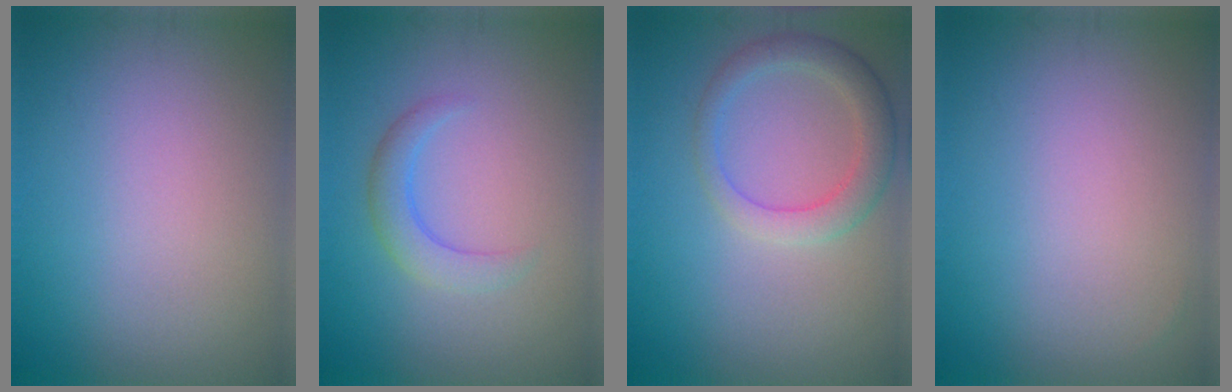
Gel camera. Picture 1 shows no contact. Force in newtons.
{"total": 2.4, "press": 2.4, "slide": 0.0}
{"total": 3.6, "press": 3.5, "slide": 0.2}
{"total": 0.0}